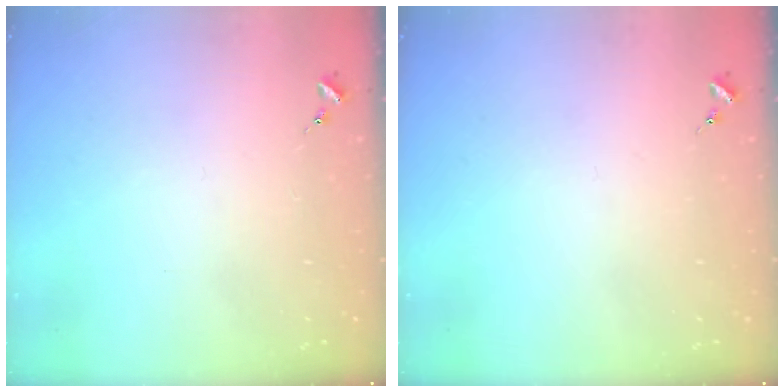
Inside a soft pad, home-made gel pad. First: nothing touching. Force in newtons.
{"total": 0.0}